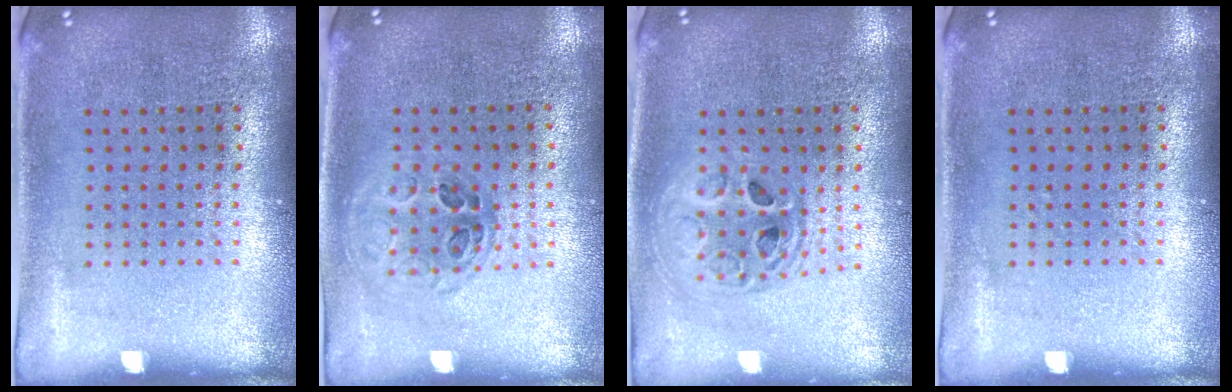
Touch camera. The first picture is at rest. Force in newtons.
{"total": 1.0, "press": 0.9, "slide": 0.3}
{"total": 1.7, "press": 1.4, "slide": 0.9}
{"total": 0.0}